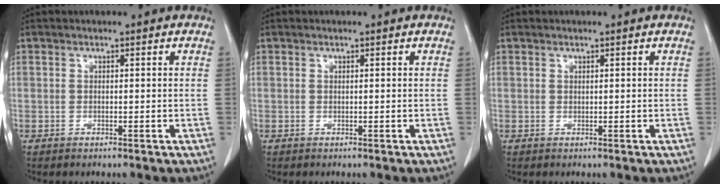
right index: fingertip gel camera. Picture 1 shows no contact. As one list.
[{"total": 0.0}, {"total": 0.0}]